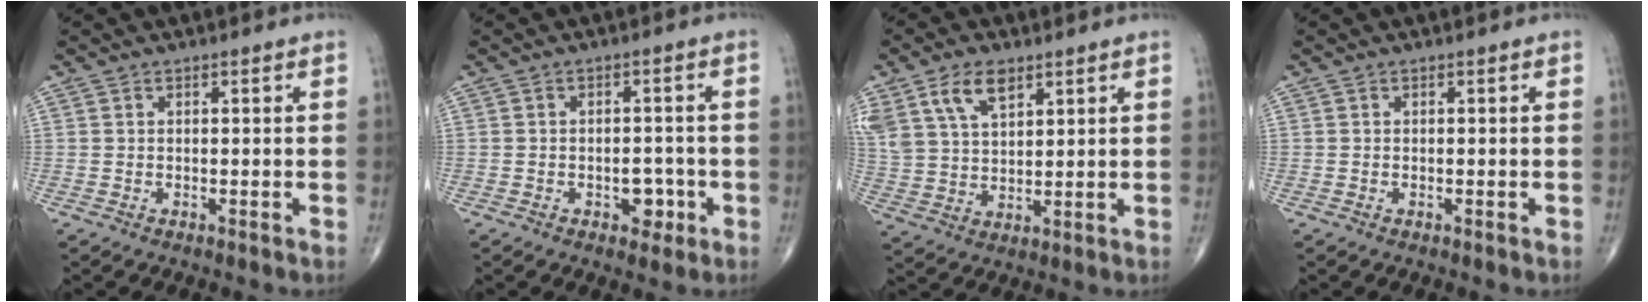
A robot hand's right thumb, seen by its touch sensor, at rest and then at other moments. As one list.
[{"total": 4.1, "force": [-1.6, 2.6, 2.7], "torque": [-0.016, 0.010, -0.019]}, {"total": 11.4, "force": [6.3, 6.4, 7.0], "torque": [-0.137, -0.014, 0.128]}, {"total": 0.0}]